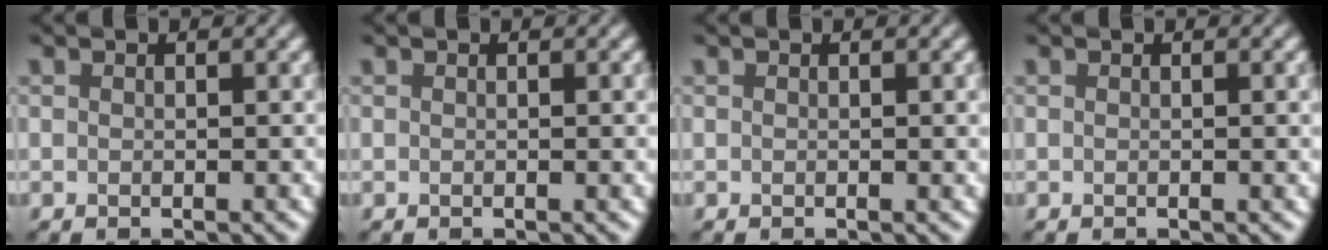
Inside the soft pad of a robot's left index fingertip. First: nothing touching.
{"total": 0.6, "force": [0.0, 0.1, 0.6], "torque": [-0.007, 0.002, 0.000]}
{"total": 0.9, "force": [0.1, 0.2, 0.9], "torque": [-0.009, 0.001, 0.000]}
{"total": 0.9, "force": [0.1, 0.2, 0.9], "torque": [-0.009, 0.002, 0.000]}